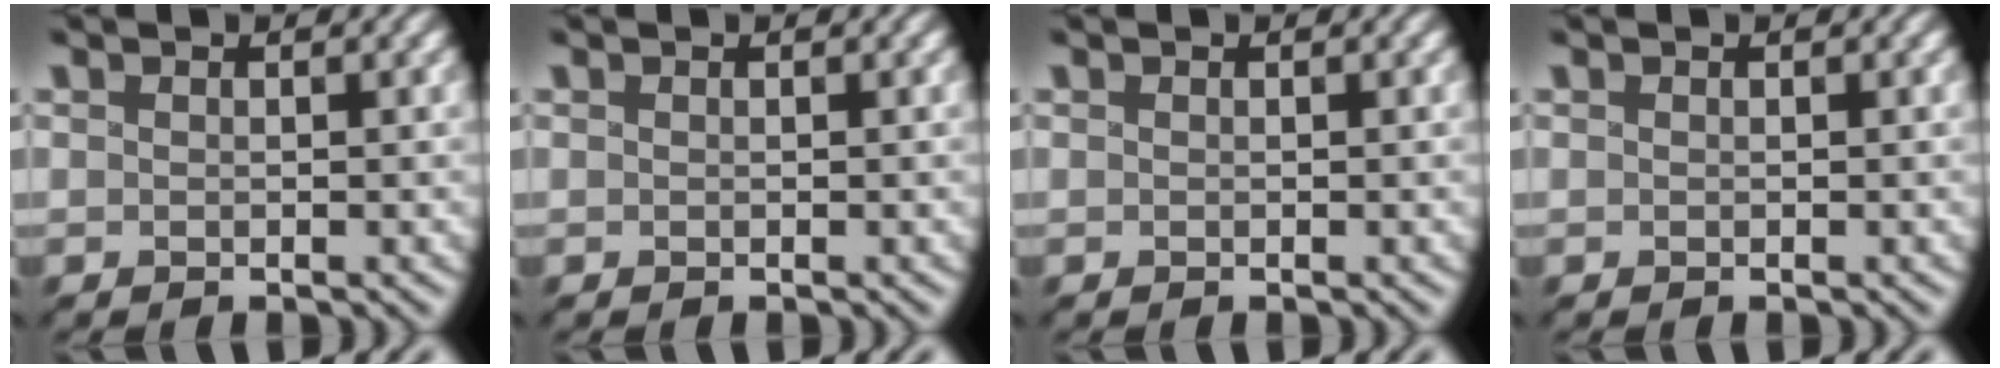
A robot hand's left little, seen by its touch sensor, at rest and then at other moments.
{"total": 0.0}
{"total": 0.0}
{"total": 0.0}